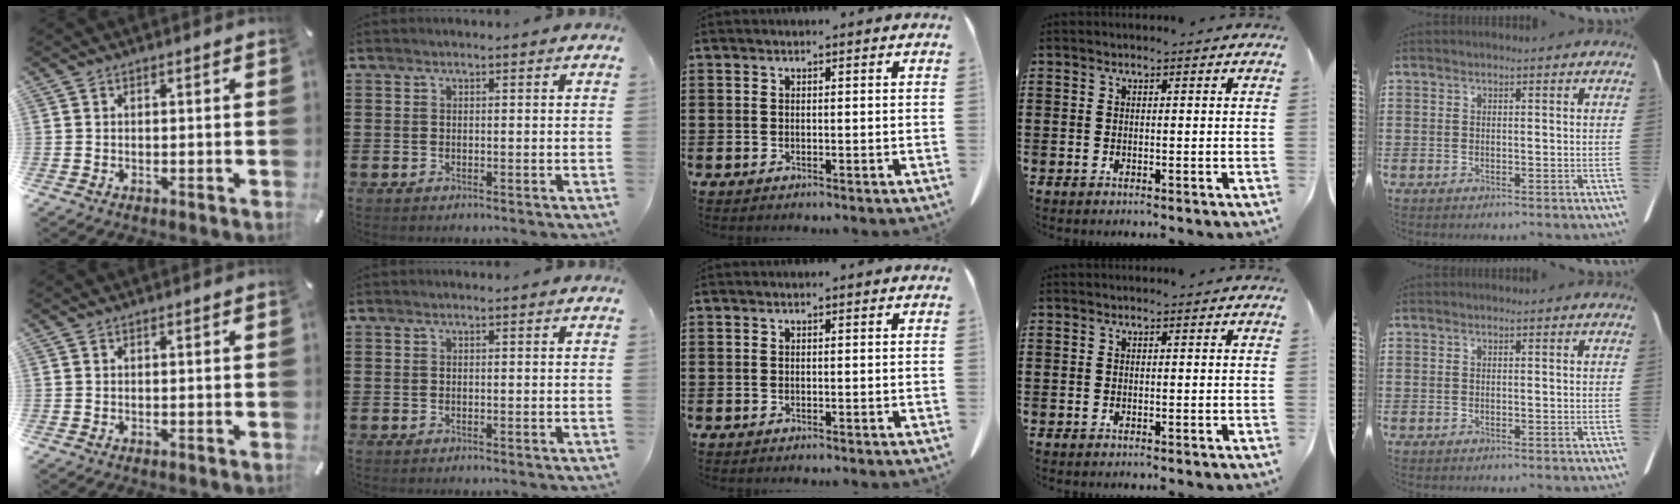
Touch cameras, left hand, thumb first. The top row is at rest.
{}